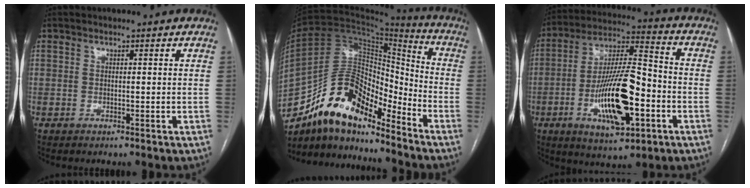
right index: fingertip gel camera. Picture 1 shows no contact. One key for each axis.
{"total": 15.8, "fx": -12.7, "fy": 5.7, "fz": 7.5, "tx": -0.126, "ty": 0.046, "tz": -0.227}
{"total": 17.7, "fx": -5.3, "fy": 4.9, "fz": 16.1, "tx": -0.301, "ty": 0.003, "tz": -0.084}